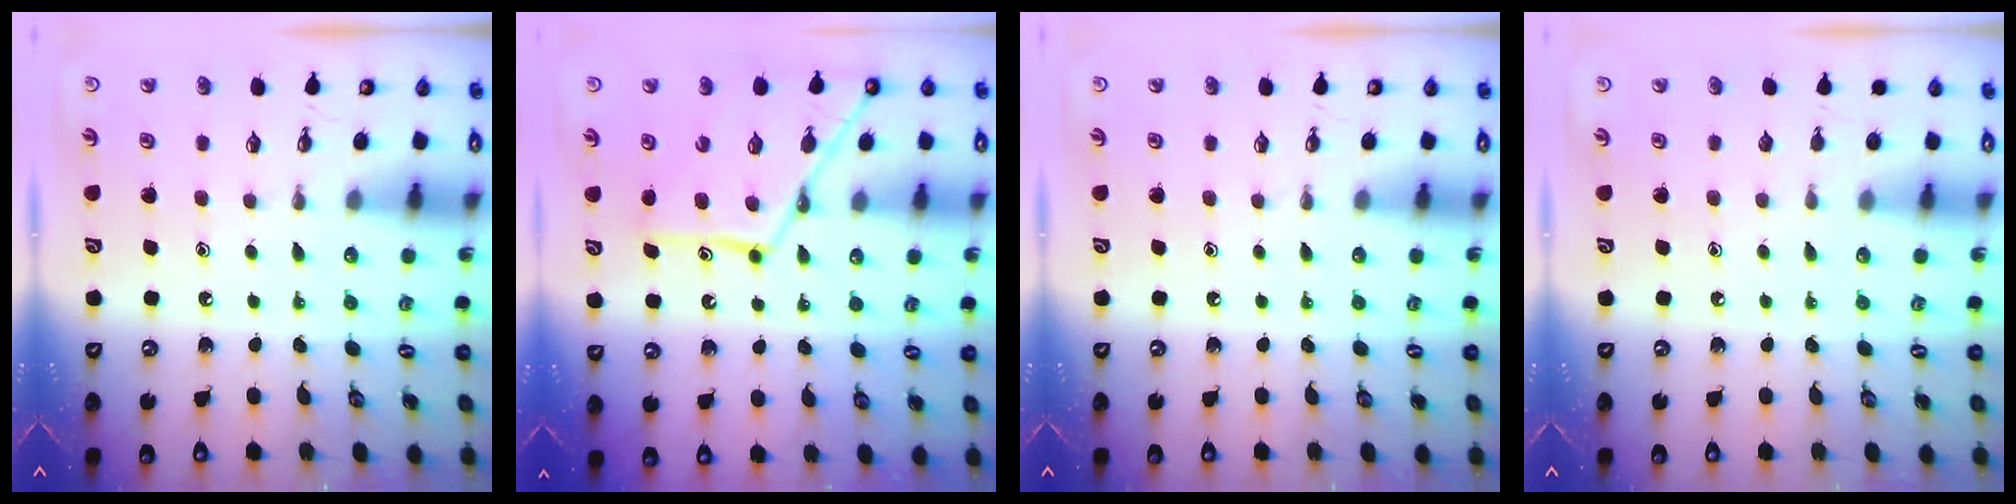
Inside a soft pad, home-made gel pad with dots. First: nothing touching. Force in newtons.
{"total": 14.2, "press": 14.2, "slide": 1.1}
{"total": 0.0}
{"total": 0.0}